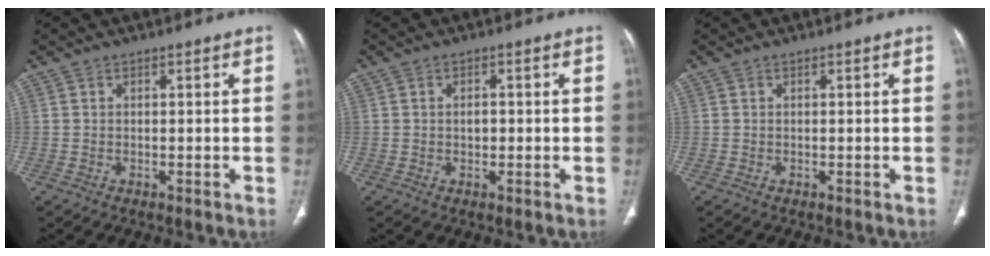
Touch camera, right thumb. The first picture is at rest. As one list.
[{"total": 1.7, "force": [0.0, 1.2, 1.3], "torque": [-0.018, 0.003, -0.001]}, {"total": 0.0}]